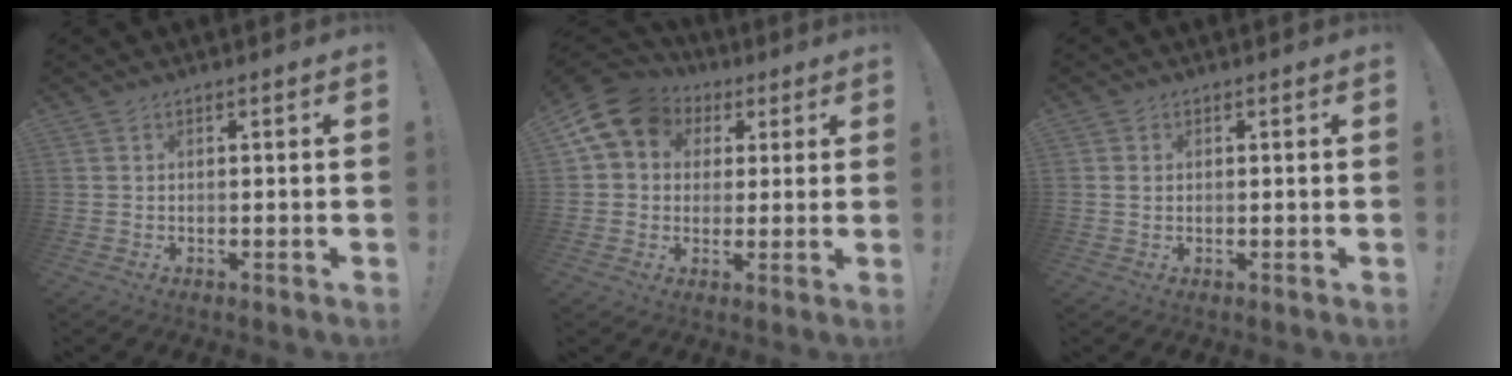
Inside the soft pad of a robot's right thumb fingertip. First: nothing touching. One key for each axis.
{"total": 12.4, "fx": 4.6, "fy": 9.9, "fz": 5.8, "tx": -0.090, "ty": -0.011, "tz": 0.094}
{"total": 1.1, "fx": 0.3, "fy": 1.0, "fz": 0.4, "tx": -0.003, "ty": 0.002, "tz": 0.006}